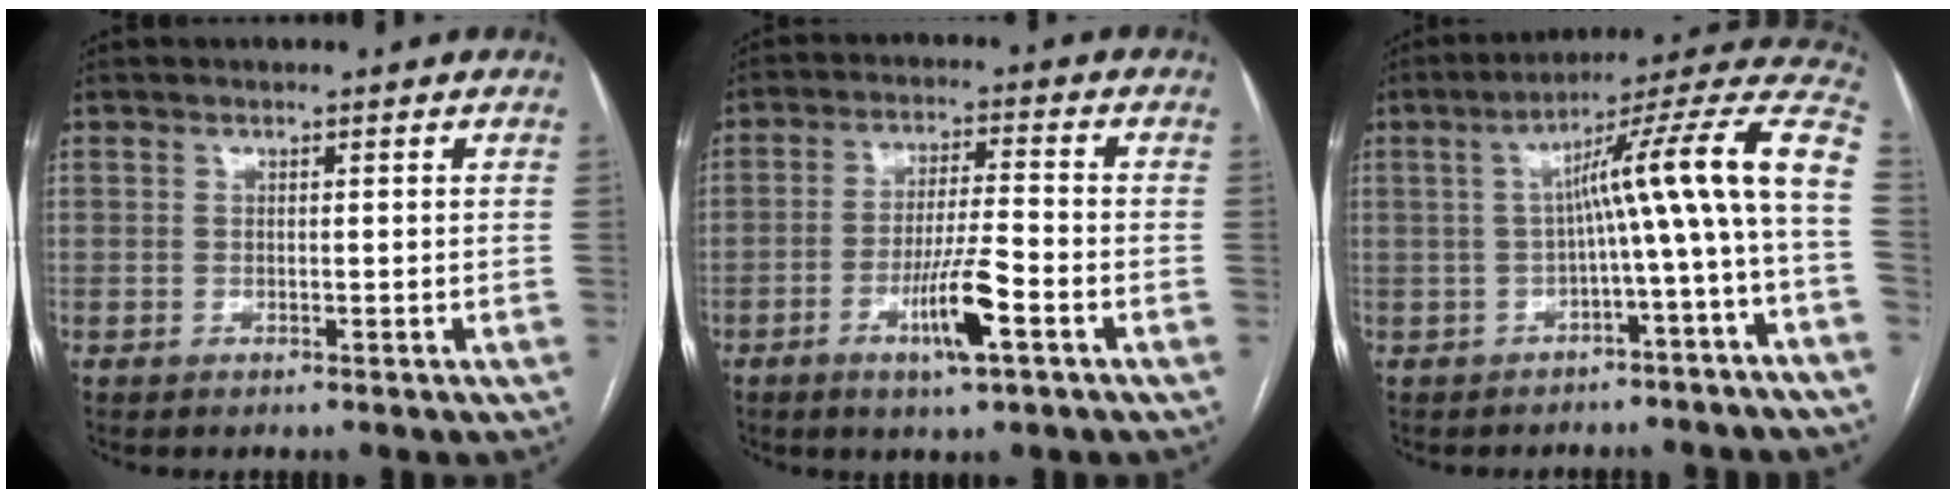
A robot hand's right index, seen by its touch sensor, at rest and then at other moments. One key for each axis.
{"total": 8.2, "fx": -3.6, "fy": 0.4, "fz": 7.3, "tx": -0.136, "ty": -0.004, "tz": -0.061}
{"total": 14.7, "fx": -1.5, "fy": -1.2, "fz": 14.6, "tx": -0.194, "ty": 0.044, "tz": -0.031}